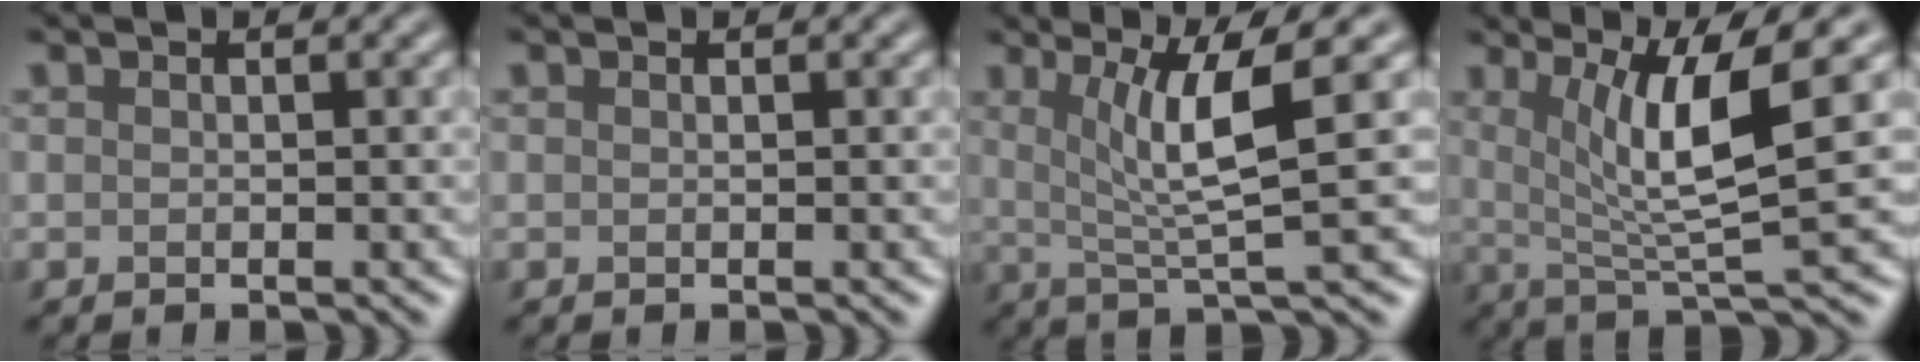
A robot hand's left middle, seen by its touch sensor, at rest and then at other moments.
{"total": 0.0}
{"total": 5.7, "force": [1.4, 0.8, 5.5], "torque": [-0.101, 0.000, 0.028]}
{"total": 7.2, "force": [1.7, 1.3, 6.9], "torque": [-0.113, -0.006, 0.031]}